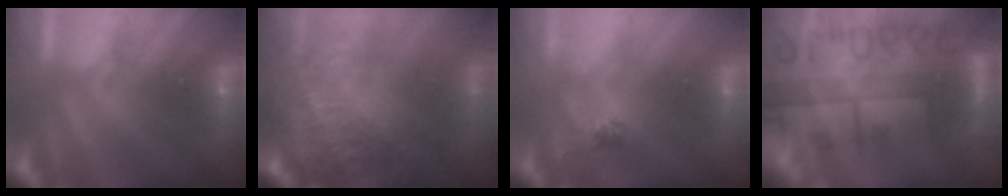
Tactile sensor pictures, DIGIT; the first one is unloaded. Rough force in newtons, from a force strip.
{"total": 9.9}
{"total": 2.4}
{"total": 7.7}